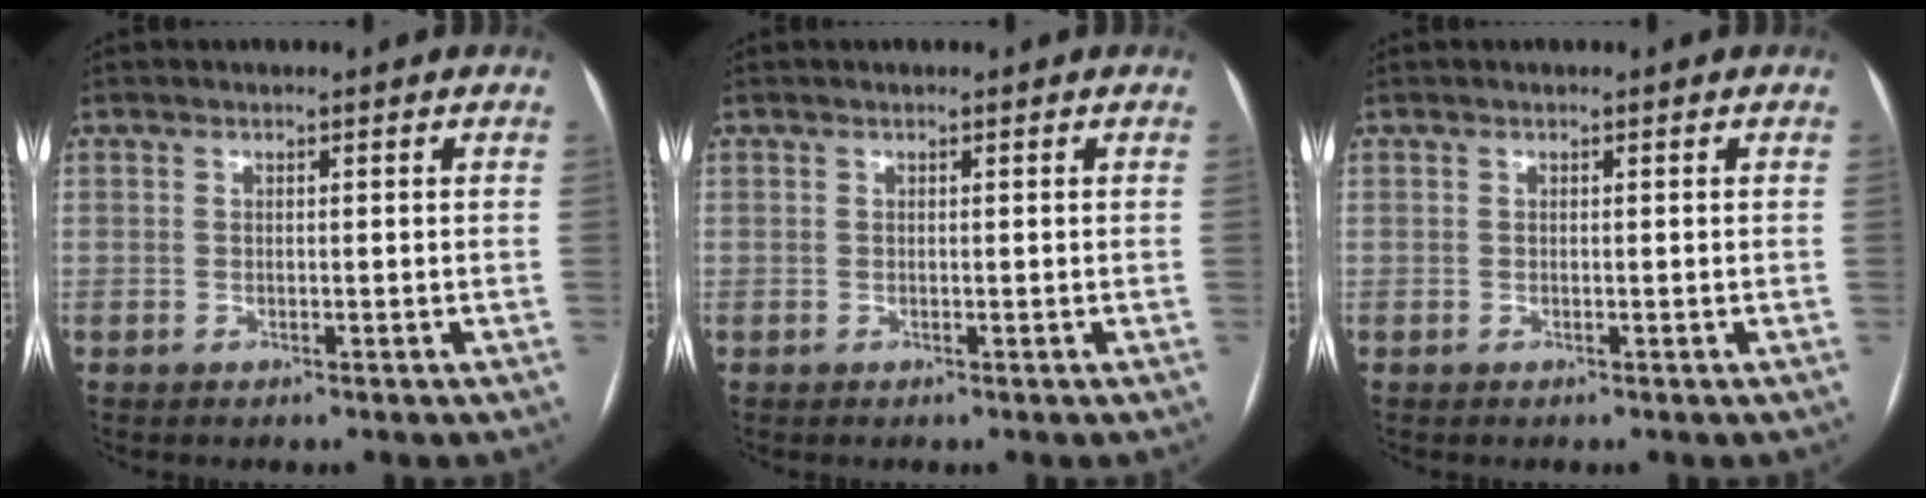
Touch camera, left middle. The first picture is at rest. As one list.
[{"total": 0.0}, {"total": 0.0}]